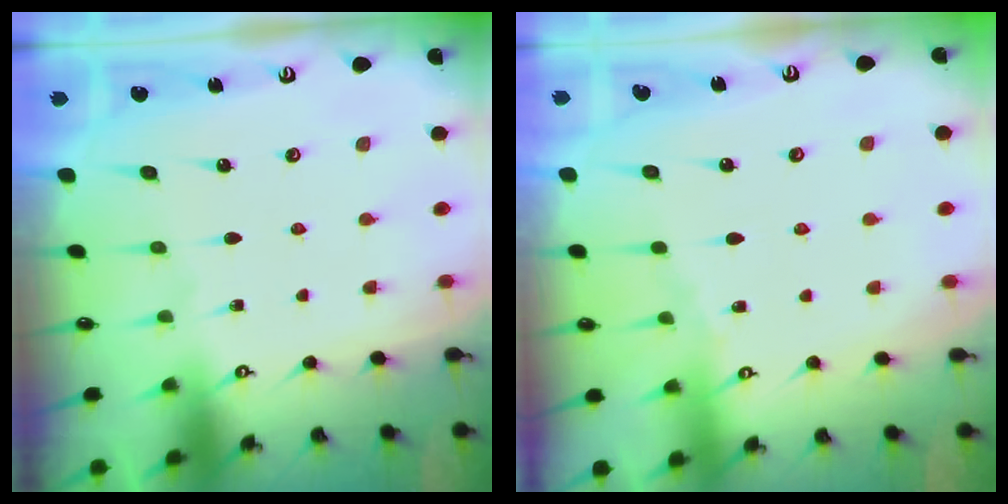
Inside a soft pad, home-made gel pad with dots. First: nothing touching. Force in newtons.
{"total": 1.8, "press": 1.8, "slide": 0.4}